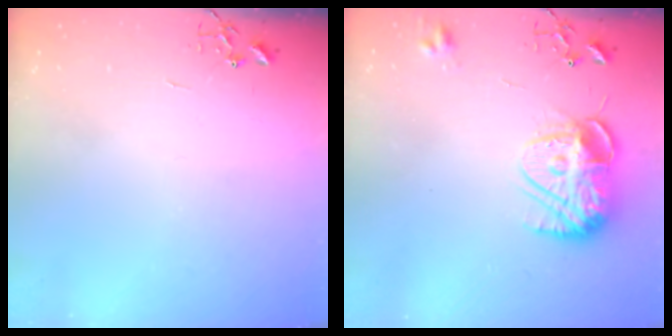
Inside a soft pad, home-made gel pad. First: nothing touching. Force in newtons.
{"total": 12.6, "press": 12.6, "slide": 1.1}